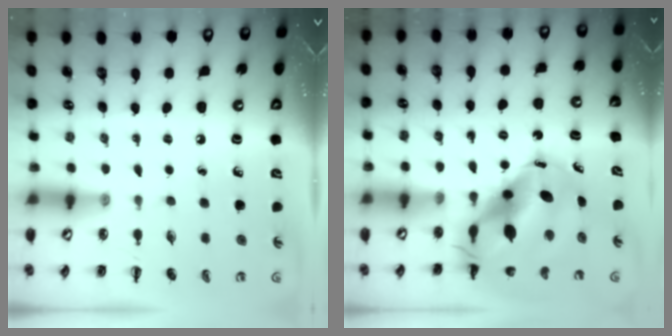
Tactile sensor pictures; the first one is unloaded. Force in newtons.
{"total": 12.6, "press": 12.0, "slide": 3.6}